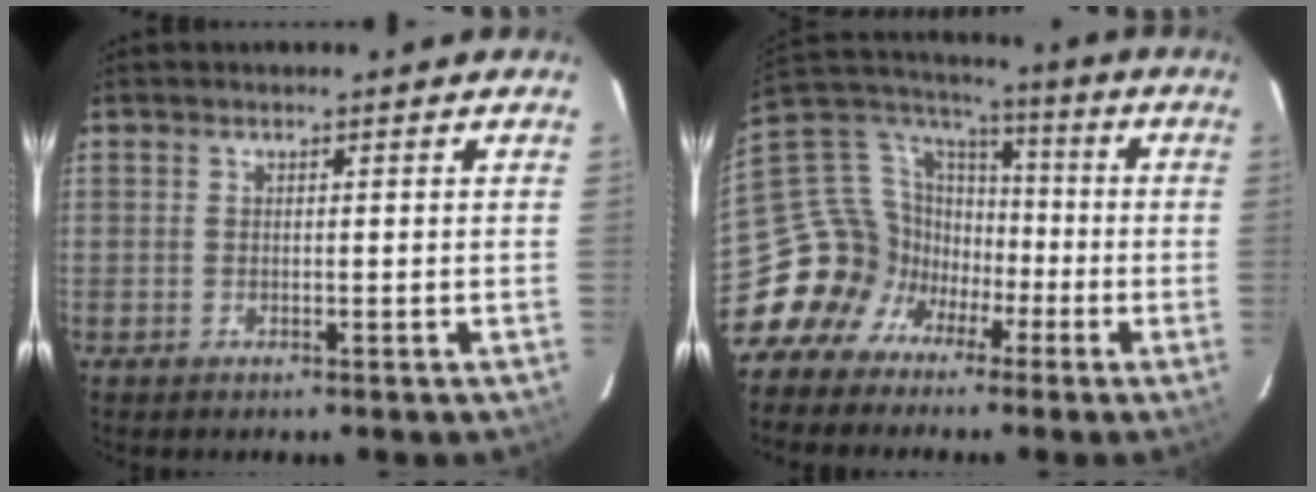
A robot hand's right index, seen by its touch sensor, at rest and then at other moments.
{"total": 15.5, "force": [-7.7, 12.6, 4.6], "torque": [-0.102, 0.055, -0.145]}